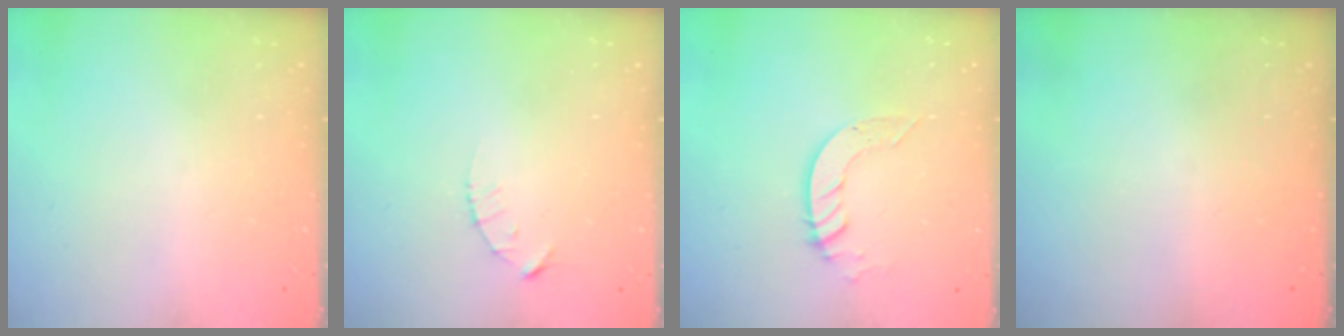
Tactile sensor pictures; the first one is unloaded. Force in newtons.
{"total": 2.1, "press": 2.1, "slide": 0.3}
{"total": 4.0, "press": 4.0, "slide": 0.2}
{"total": 0.0}